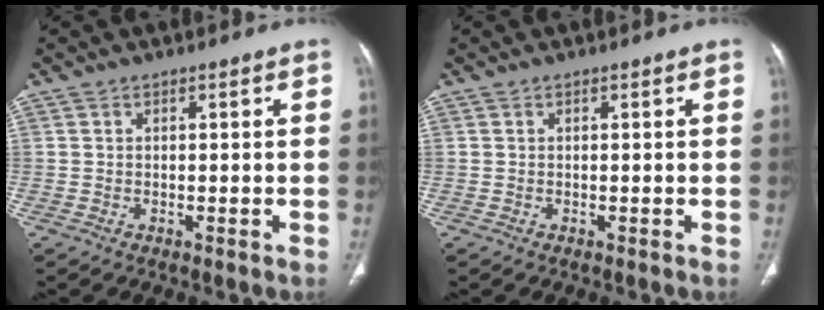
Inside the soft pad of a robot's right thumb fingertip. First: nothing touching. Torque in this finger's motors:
{"motor_torque": [0.02, -0.01, 0.18, -0.17, 0.00]}